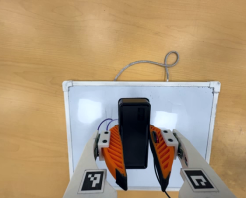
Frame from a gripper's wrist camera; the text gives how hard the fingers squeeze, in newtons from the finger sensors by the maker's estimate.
{"total": 7.3, "left": 5.4, "right": 9.2}